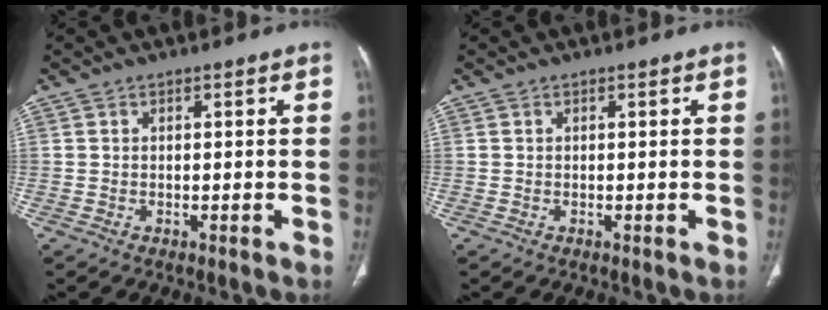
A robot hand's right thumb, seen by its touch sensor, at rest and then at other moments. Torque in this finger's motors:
{"motor_torque": [0.02, 0.02, -0.11, 0.09, 0.02]}